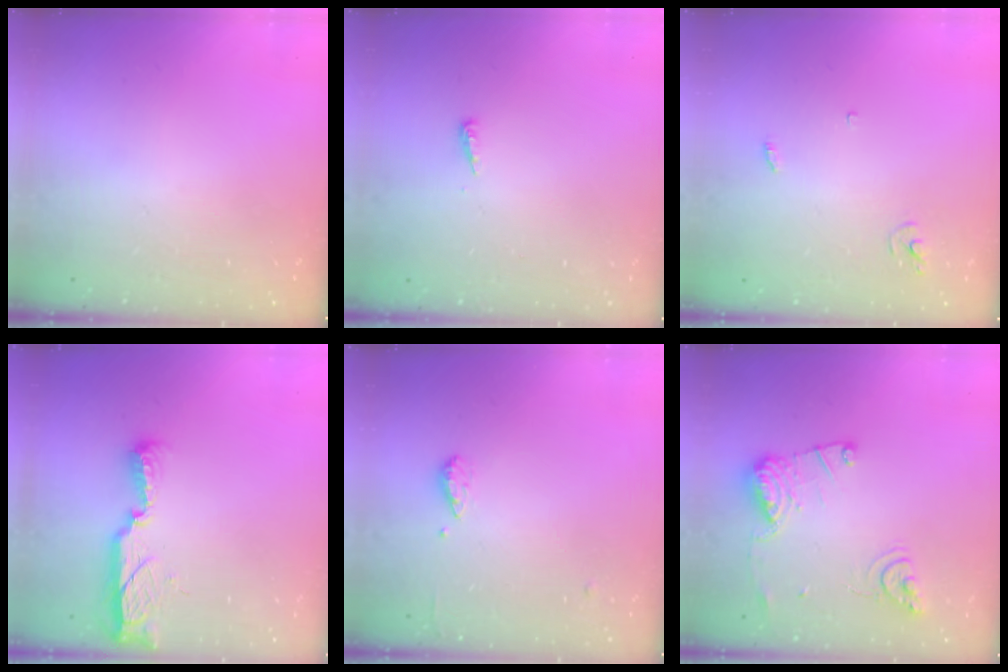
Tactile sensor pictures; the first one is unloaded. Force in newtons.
{"total": 4.0, "press": 4.0, "slide": 0.5}
{"total": 2.9, "press": 2.9, "slide": 0.2}
{"total": 11.7, "press": 10.4, "slide": 5.3}
{"total": 6.1, "press": 6.0, "slide": 0.7}
{"total": 12.9, "press": 12.8, "slide": 1.5}